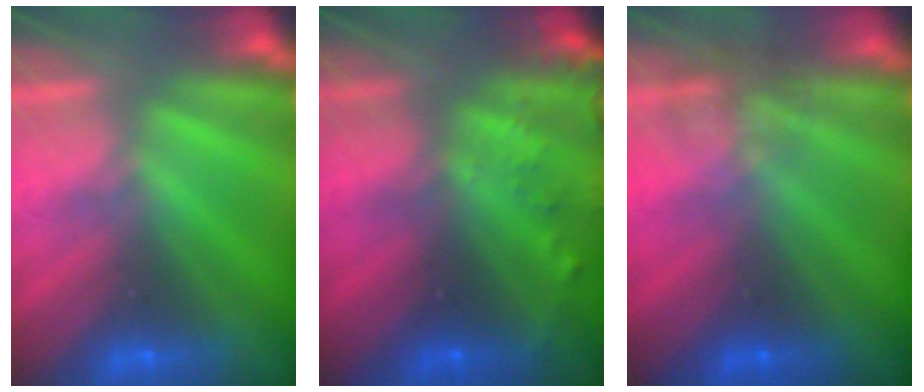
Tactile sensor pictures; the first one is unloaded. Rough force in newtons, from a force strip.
{"total": 8.4}
{"total": 1.8}